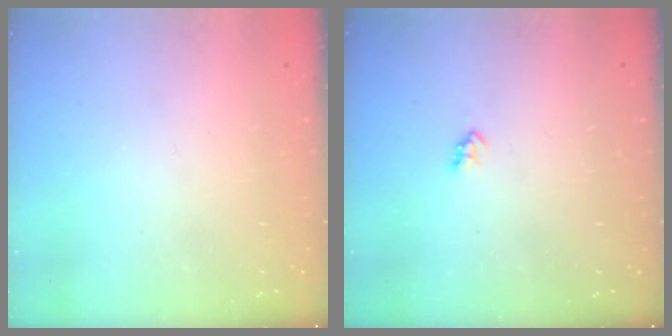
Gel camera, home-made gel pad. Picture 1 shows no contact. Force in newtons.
{"total": 2.5, "press": 2.5, "slide": 0.4}